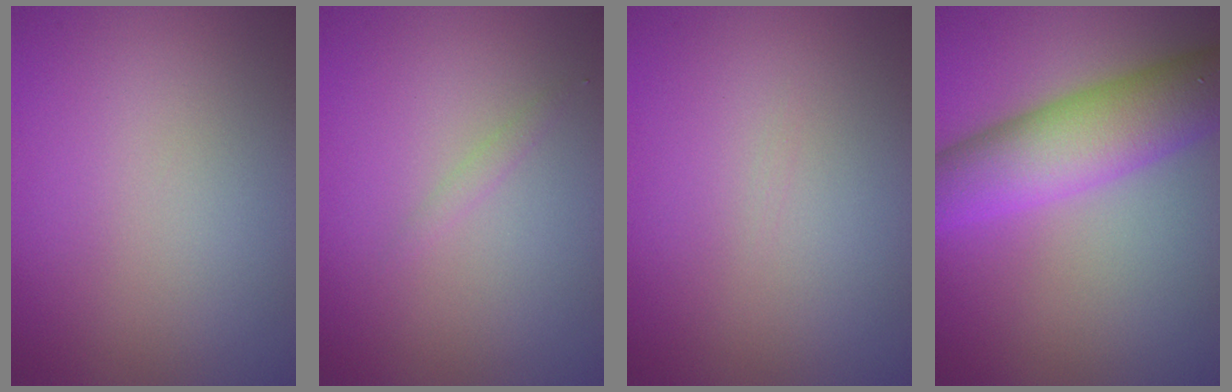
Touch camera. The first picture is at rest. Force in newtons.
{"total": 0.7, "press": 0.7, "slide": 0.1}
{"total": 0.0}
{"total": 8.5, "press": 8.5, "slide": 0.3}